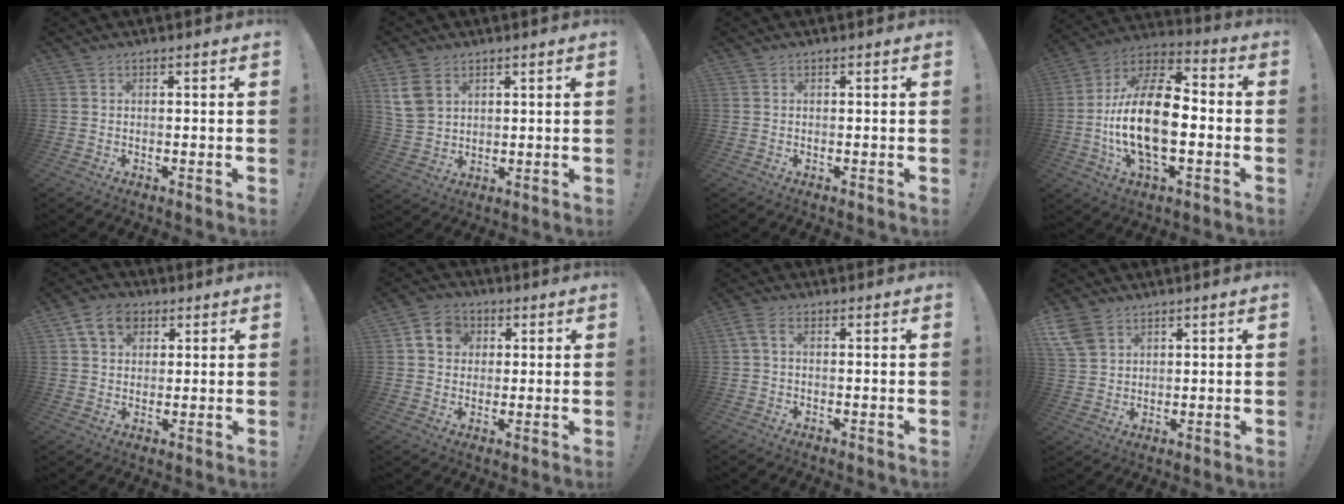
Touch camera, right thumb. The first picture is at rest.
{"total": 8.3, "force": [4.4, 5.7, 4.1], "torque": [-0.085, -0.008, 0.087]}
{"total": 0.0}
{"total": 20.5, "force": [-2.9, 9.9, 17.8], "torque": [-0.336, 0.007, -0.051]}
{"total": 8.5, "force": [4.1, 6.3, 4.0], "torque": [-0.066, -0.003, 0.079]}
{"total": 8.5, "force": [2.5, 7.3, 3.6], "torque": [-0.057, 0.005, 0.053]}
{"total": 2.7, "force": [0.5, 1.3, 2.3], "torque": [-0.051, 0.007, 0.012]}
{"total": 6.5, "force": [3.9, 4.3, 3.0], "torque": [-0.065, -0.012, 0.078]}